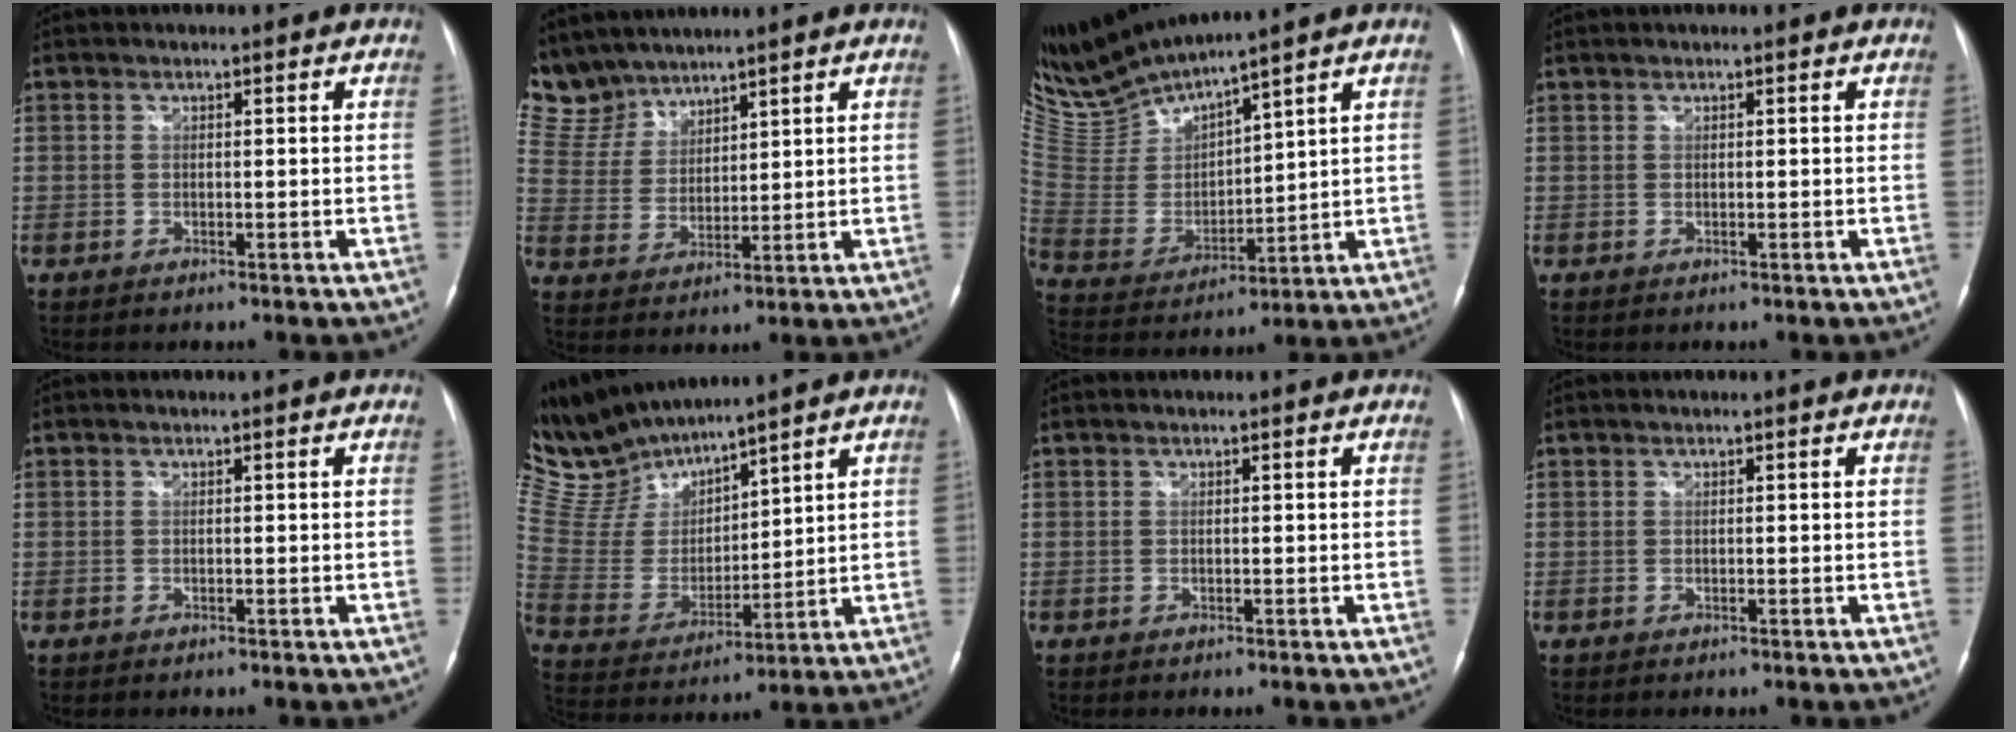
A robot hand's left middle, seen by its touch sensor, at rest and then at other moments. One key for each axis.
{"total": 9.1, "fx": 8.5, "fy": 3.3, "fz": 0.2, "tx": -0.019, "ty": 0.013, "tz": 0.191}
{"total": 10.8, "fx": 10.5, "fy": -0.8, "fz": 2.4, "tx": -0.079, "ty": -0.006, "tz": 0.233}
{"total": 0.0}
{"total": 0.0}
{"total": 12.6, "fx": 12.1, "fy": 1.8, "fz": 2.9, "tx": -0.087, "ty": 0.010, "tz": 0.261}
{"total": 0.0}
{"total": 0.0}